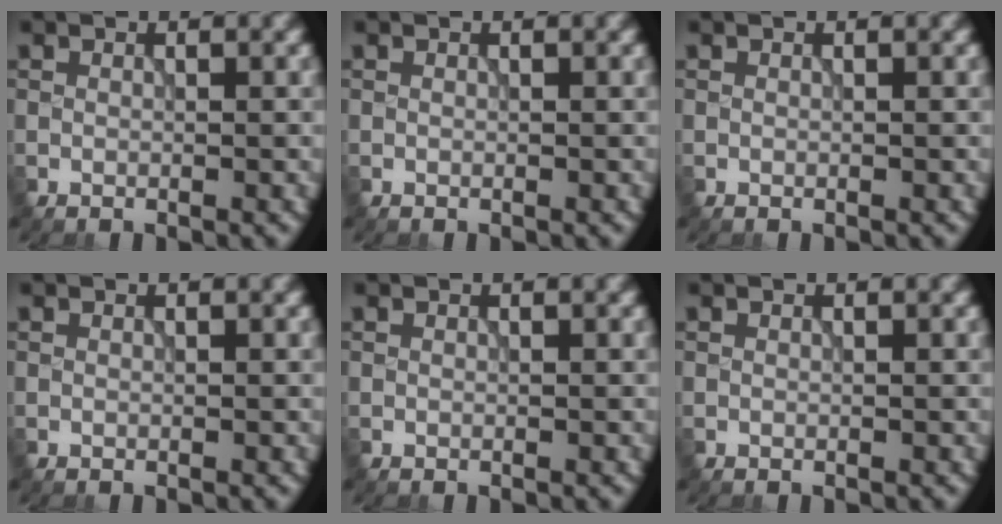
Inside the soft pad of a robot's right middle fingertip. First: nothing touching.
{"total": 0.0}
{"total": 0.0}
{"total": 0.0}
{"total": 0.0}
{"total": 0.0}